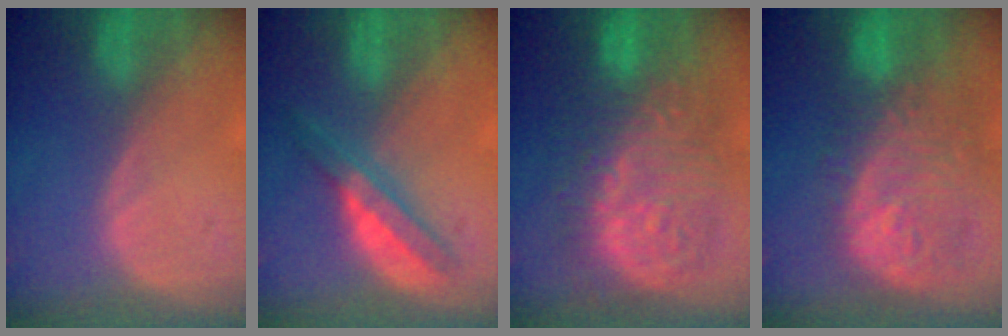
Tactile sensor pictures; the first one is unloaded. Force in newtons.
{"total": 5.2, "press": 5.0, "slide": 1.5}
{"total": 13.1, "press": 13.1, "slide": 1.2}
{"total": 12.0, "press": 10.7, "slide": 5.5}